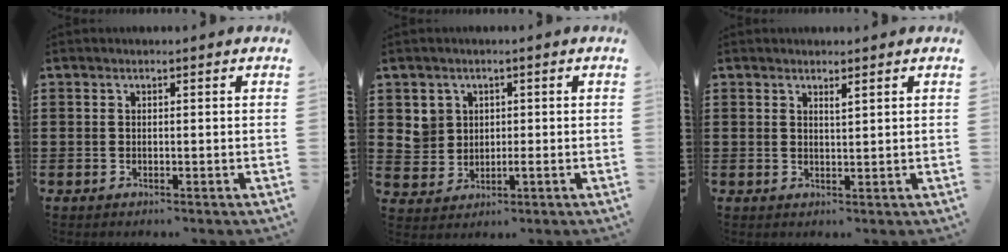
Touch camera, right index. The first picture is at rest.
{"total": 3.2, "force": [0.8, 2.8, 1.1], "torque": [-0.036, 0.007, 0.015]}
{"total": 1.2, "force": [1.1, 0.2, 0.6], "torque": [-0.012, 0.002, 0.019]}